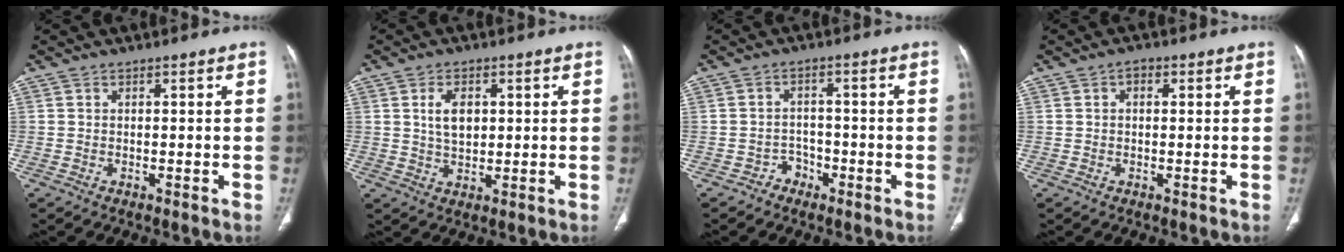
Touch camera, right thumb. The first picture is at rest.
{"total": 5.2, "force": [1.3, 3.2, 3.9], "torque": [-0.061, -0.006, 0.027]}
{"total": 2.9, "force": [-1.9, 2.2, 0.2], "torque": [0.009, 0.021, -0.035]}
{"total": 1.4, "force": [0.4, 0.9, 1.0], "torque": [-0.012, 0.003, 0.003]}